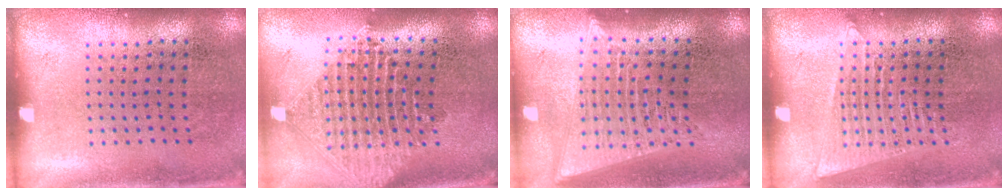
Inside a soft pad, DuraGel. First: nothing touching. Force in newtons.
{"total": 2.4, "press": 1.9, "slide": 1.5}
{"total": 2.0, "press": 1.7, "slide": 1.0}
{"total": 1.8, "press": 1.8, "slide": 0.3}